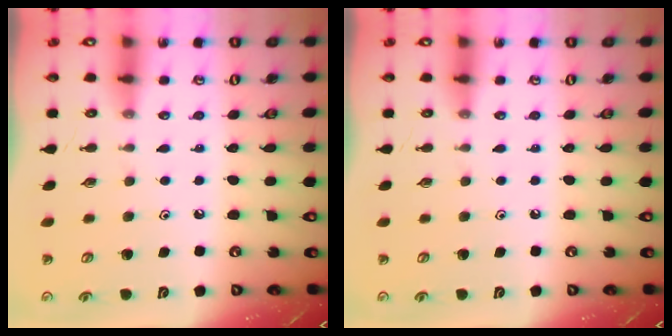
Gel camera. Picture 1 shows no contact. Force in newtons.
{"total": 0.0}